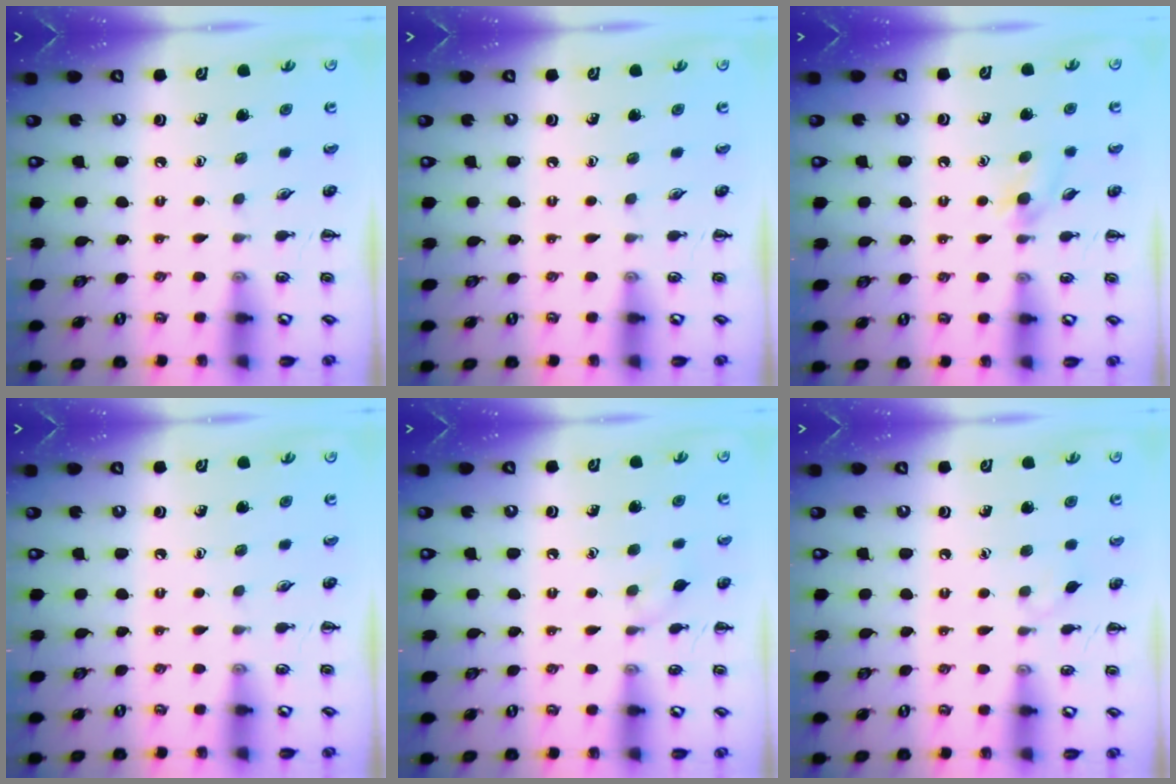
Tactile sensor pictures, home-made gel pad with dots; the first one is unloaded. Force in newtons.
{"total": 0.0}
{"total": 4.6, "press": 4.2, "slide": 1.9}
{"total": 0.0}
{"total": 4.7, "press": 4.4, "slide": 1.7}
{"total": 2.9, "press": 2.7, "slide": 1.2}